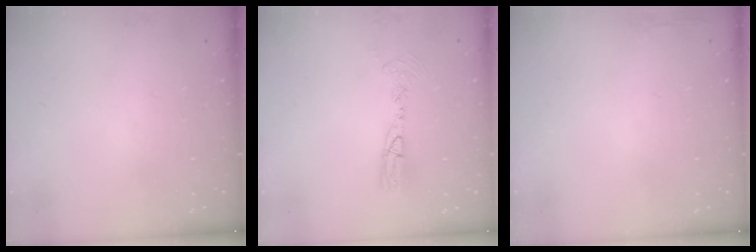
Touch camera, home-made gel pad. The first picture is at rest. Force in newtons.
{"total": 9.2, "press": 9.0, "slide": 2.2}
{"total": 2.8, "press": 2.6, "slide": 0.9}